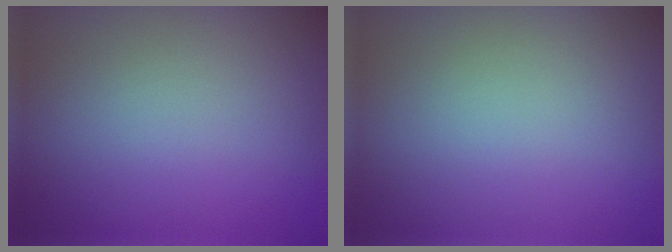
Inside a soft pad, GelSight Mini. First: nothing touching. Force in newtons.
{"total": 0.0}